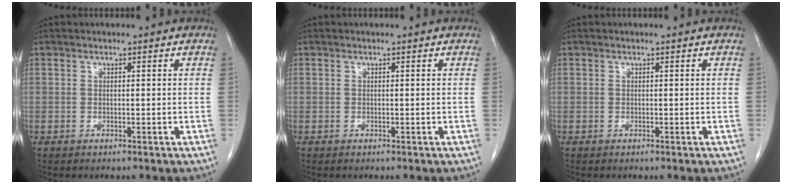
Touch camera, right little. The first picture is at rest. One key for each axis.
{"total": 0.0}
{"total": 0.0}